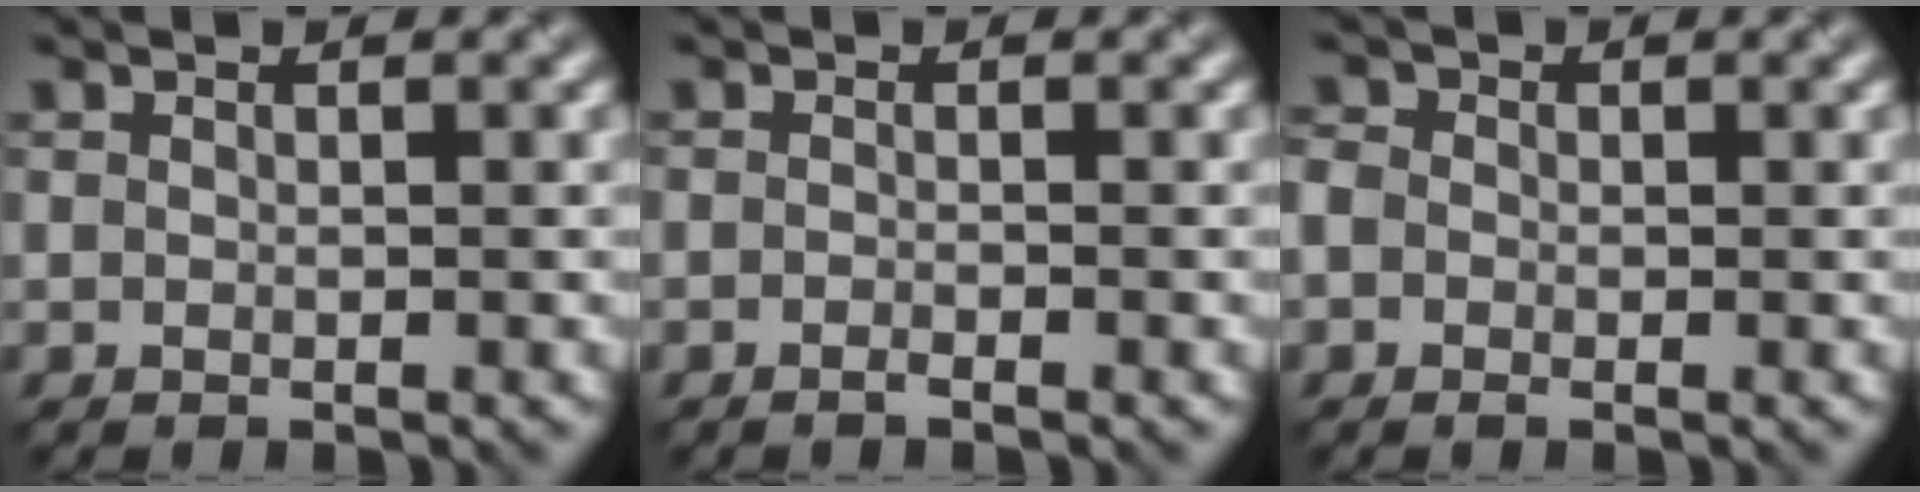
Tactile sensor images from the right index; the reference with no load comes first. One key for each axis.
{"total": 0.7, "fx": -0.5, "fy": 0.1, "fz": 0.4, "tx": -0.006, "ty": 0.000, "tz": -0.010}
{"total": 1.5, "fx": -0.4, "fy": 1.3, "fz": 0.7, "tx": -0.011, "ty": 0.001, "tz": -0.013}